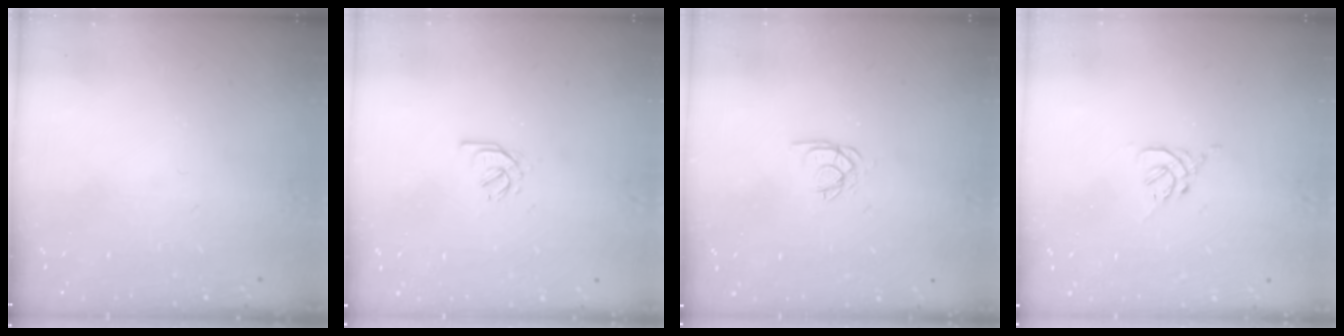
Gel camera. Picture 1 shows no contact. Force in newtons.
{"total": 2.1, "press": 2.0, "slide": 0.7}
{"total": 2.5, "press": 2.5, "slide": 0.1}
{"total": 1.6, "press": 1.5, "slide": 0.6}